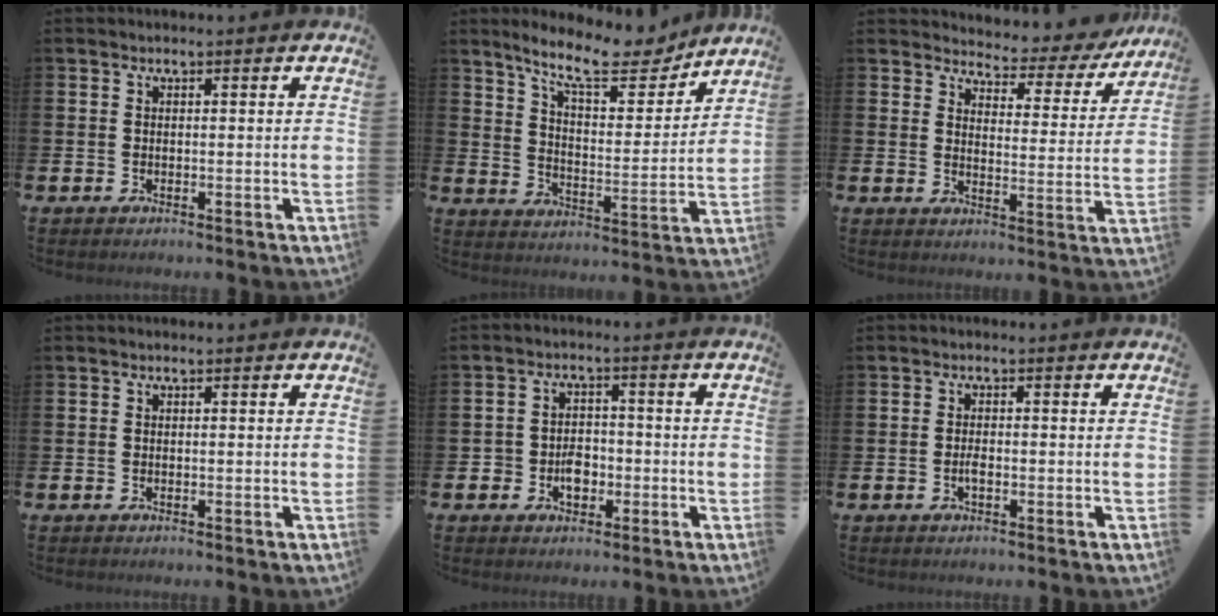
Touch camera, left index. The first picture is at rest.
{"total": 11.4, "force": [10.0, 2.8, 4.7], "torque": [-0.104, -0.059, 0.175]}
{"total": 4.4, "force": [4.1, 1.4, 0.7], "torque": [-0.023, -0.045, 0.061]}
{"total": 0.0}
{"total": 3.5, "force": [-1.2, 2.8, 1.7], "torque": [-0.027, 0.002, -0.028]}
{"total": 1.3, "force": [-0.4, 0.4, 1.2], "torque": [-0.021, -0.001, -0.009]}